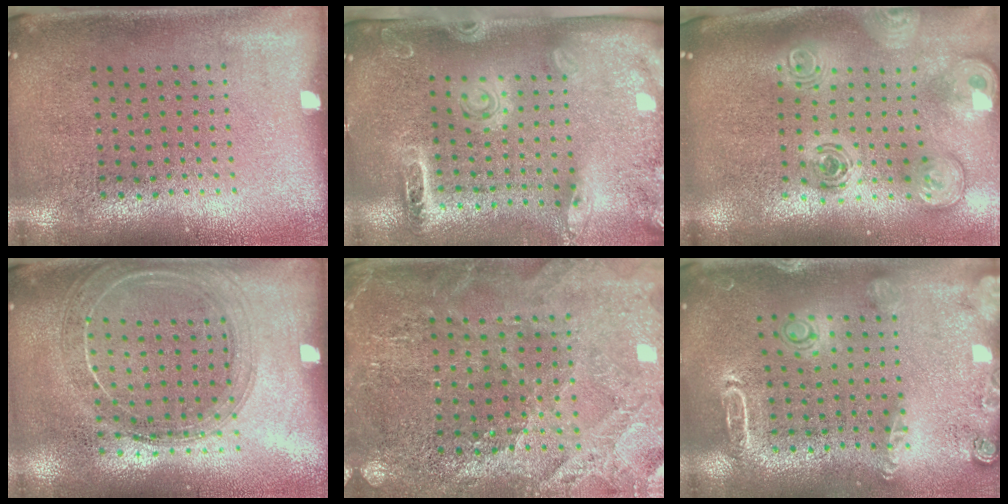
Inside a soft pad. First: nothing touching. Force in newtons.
{"total": 2.7, "press": 2.0, "slide": 1.8}
{"total": 2.6, "press": 1.8, "slide": 1.8}
{"total": 1.6, "press": 1.6, "slide": 0.4}
{"total": 2.6, "press": 2.6, "slide": 0.4}
{"total": 1.8, "press": 1.8, "slide": 0.4}